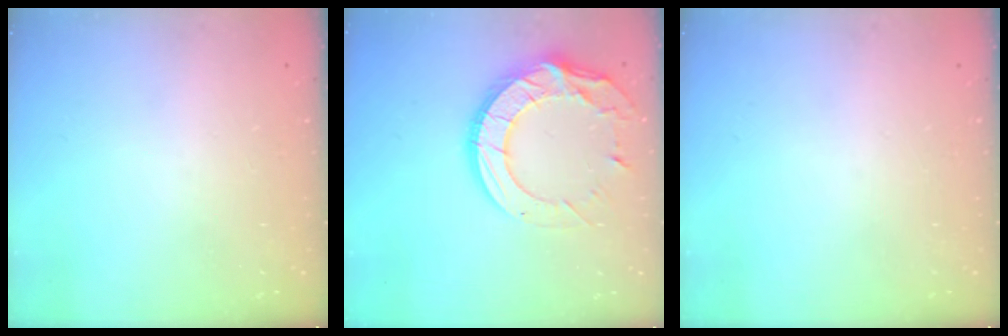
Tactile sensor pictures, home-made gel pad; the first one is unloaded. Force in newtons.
{"total": 18.1, "press": 18.1, "slide": 1.3}
{"total": 0.0}